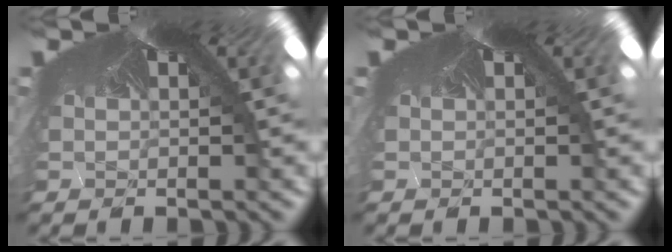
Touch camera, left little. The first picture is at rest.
{"total": 0.0}